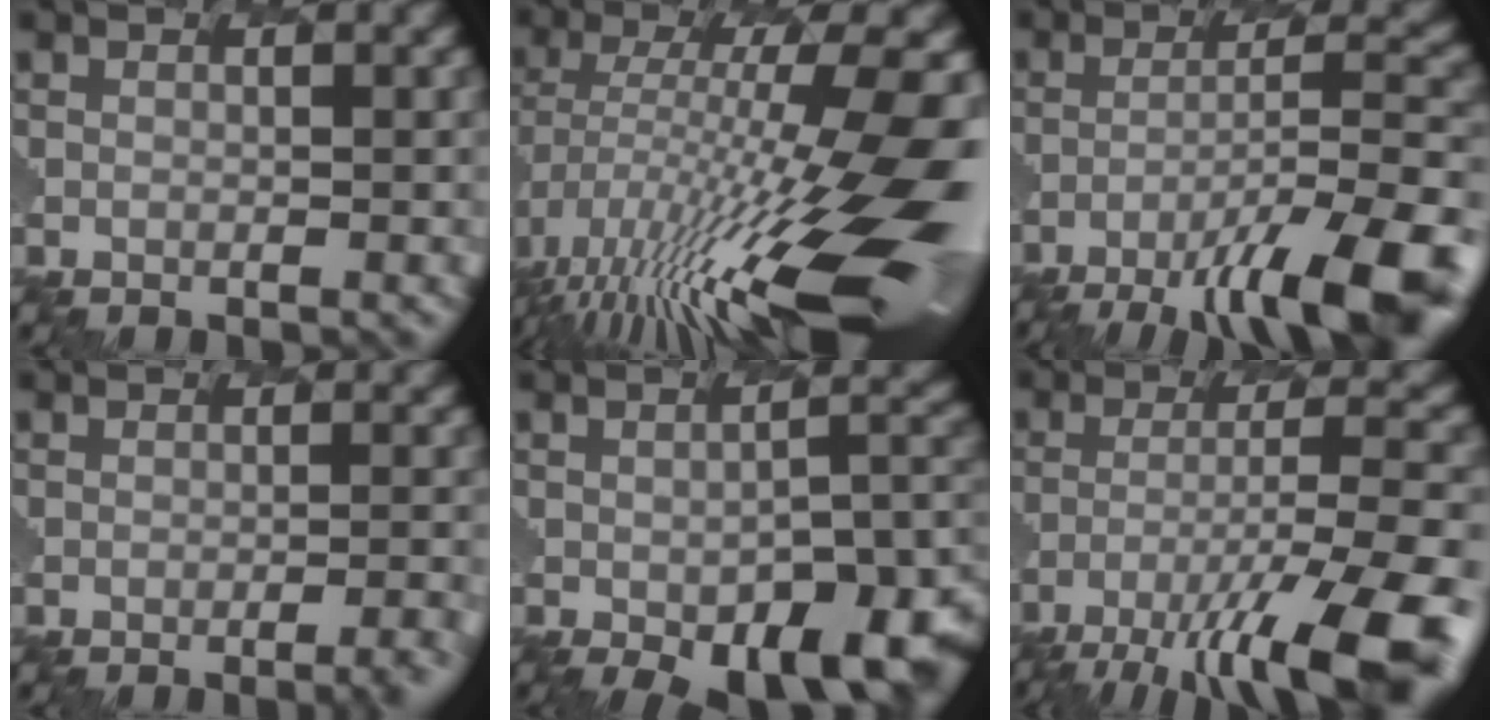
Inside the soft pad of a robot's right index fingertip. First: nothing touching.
{"total": 14.7, "force": [-3.7, 3.4, 13.8], "torque": [-0.259, 0.001, -0.054]}
{"total": 11.5, "force": [-7.5, 2.1, 8.4], "torque": [-0.155, -0.005, -0.116]}
{"total": 4.6, "force": [-3.2, 1.2, 3.1], "torque": [-0.032, 0.000, -0.022]}
{"total": 11.9, "force": [-7.3, 4.2, 8.5], "torque": [-0.122, -0.018, -0.097]}
{"total": 12.8, "force": [-7.9, 3.1, 9.7], "torque": [-0.199, -0.020, -0.118]}